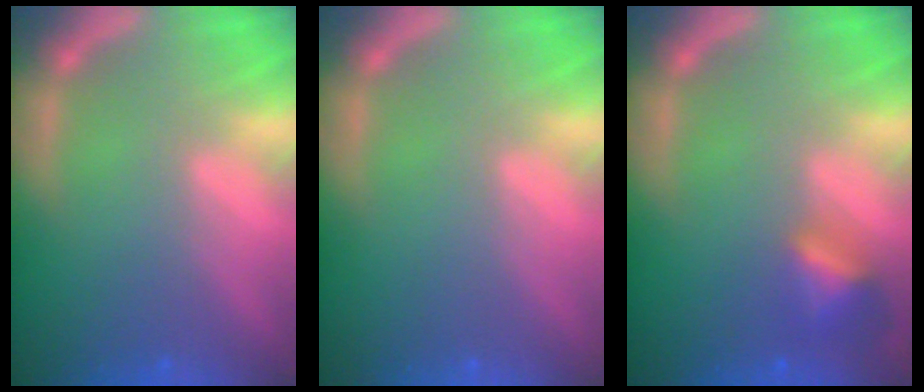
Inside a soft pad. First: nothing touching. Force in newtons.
{"total": 0.0}
{"total": 2.9}